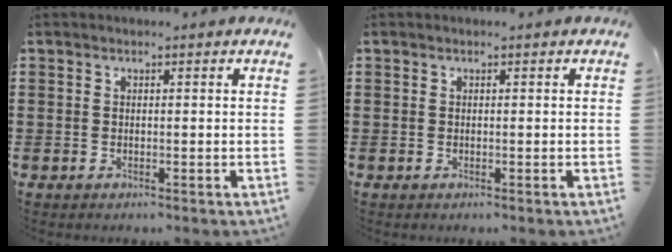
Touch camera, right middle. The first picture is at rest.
{"total": 0.0}